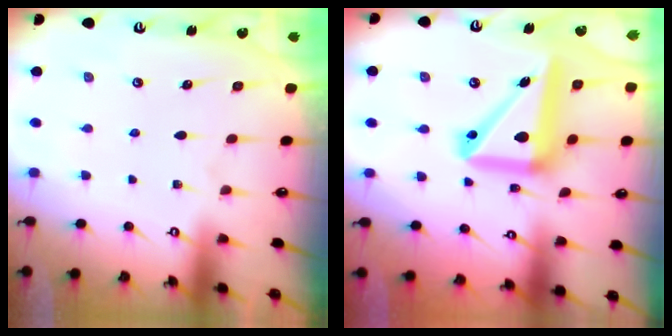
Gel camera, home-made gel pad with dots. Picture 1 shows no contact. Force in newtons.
{"total": 16.5, "press": 16.3, "slide": 2.7}